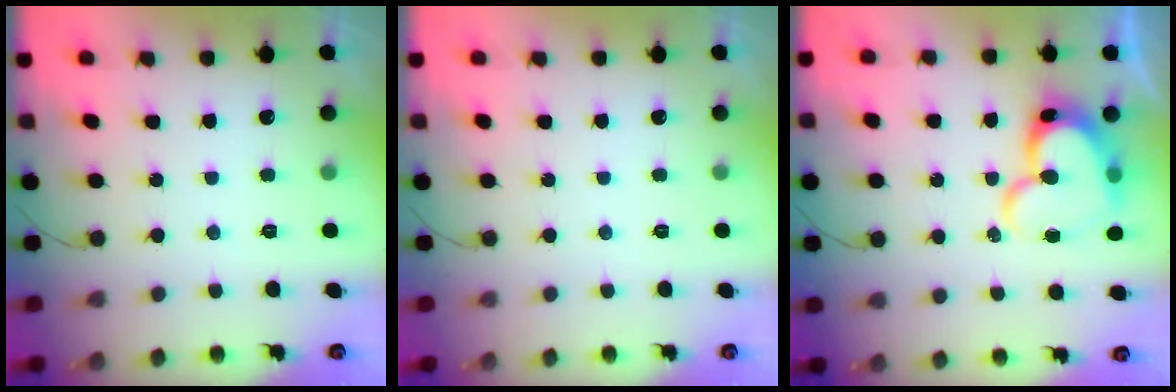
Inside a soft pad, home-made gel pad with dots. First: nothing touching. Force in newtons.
{"total": 0.0}
{"total": 16.5, "press": 16.5, "slide": 1.1}